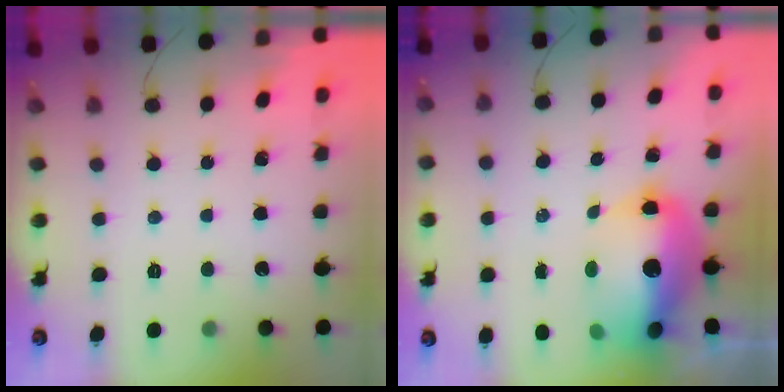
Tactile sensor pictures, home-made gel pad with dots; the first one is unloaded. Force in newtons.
{"total": 16.0, "press": 15.6, "slide": 3.5}